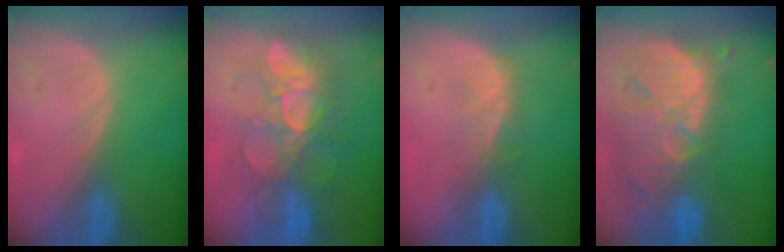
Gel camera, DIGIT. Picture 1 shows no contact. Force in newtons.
{"total": 9.1, "press": 8.9, "slide": 1.9}
{"total": 3.4, "press": 3.0, "slide": 1.6}
{"total": 13.6, "press": 11.6, "slide": 7.2}